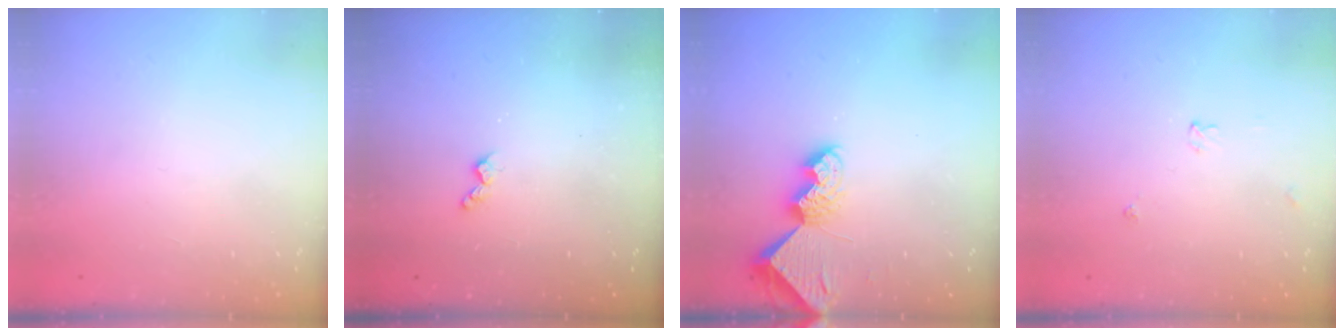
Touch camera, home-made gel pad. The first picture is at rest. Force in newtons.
{"total": 3.6, "press": 3.5, "slide": 0.6}
{"total": 8.0, "press": 7.9, "slide": 0.8}
{"total": 3.6, "press": 3.5, "slide": 0.5}